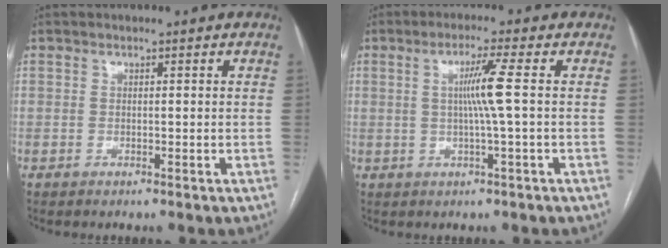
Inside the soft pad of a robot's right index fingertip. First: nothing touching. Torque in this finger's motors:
{"motor_torque": [0.42, 0.08, 0.17, 0.08]}